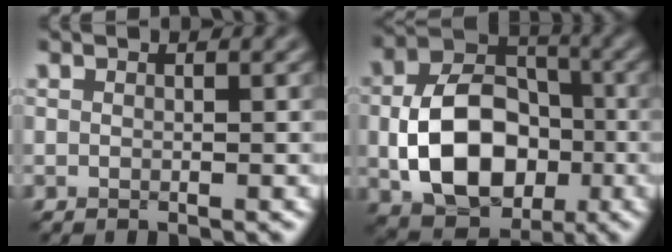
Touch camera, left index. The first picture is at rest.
{"total": 10.3, "force": [-1.8, 7.2, 7.2], "torque": [-0.135, 0.002, -0.029]}